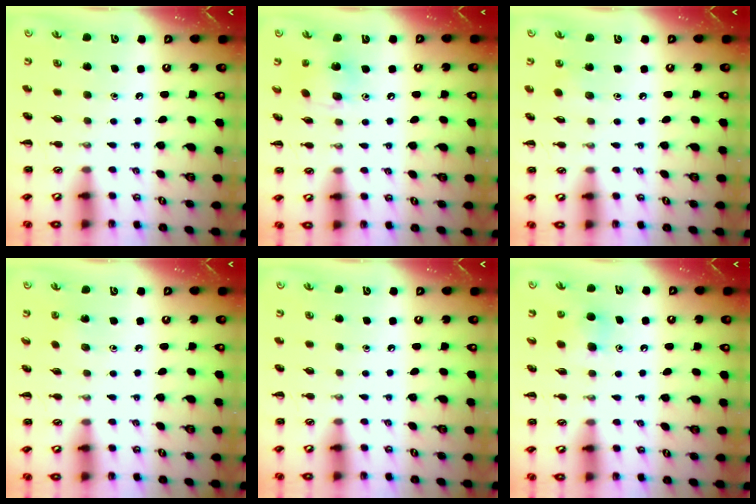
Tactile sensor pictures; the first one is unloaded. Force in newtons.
{"total": 4.8, "press": 4.7, "slide": 1.0}
{"total": 1.8, "press": 1.7, "slide": 0.6}
{"total": 3.9, "press": 3.7, "slide": 1.0}
{"total": 0.0}
{"total": 6.1, "press": 5.8, "slide": 1.7}